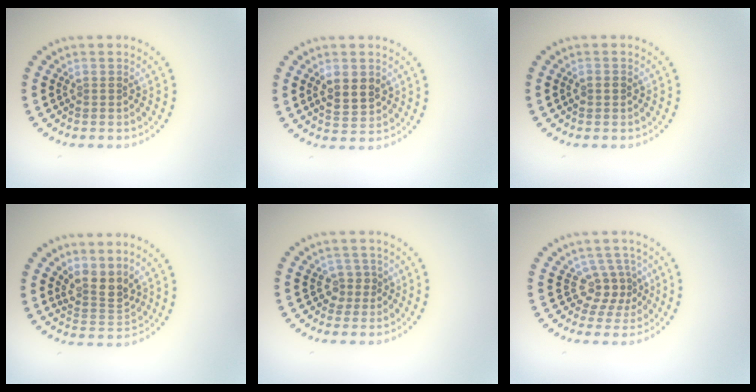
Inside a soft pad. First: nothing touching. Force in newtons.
{"total": 3.0, "press": 3.0, "slide": 0.1}
{"total": 1.1, "press": 1.1, "slide": 0.1}
{"total": 2.9, "press": 2.3, "slide": 1.6}
{"total": 1.7, "press": 1.3, "slide": 1.1}
{"total": 2.7, "press": 1.9, "slide": 1.9}